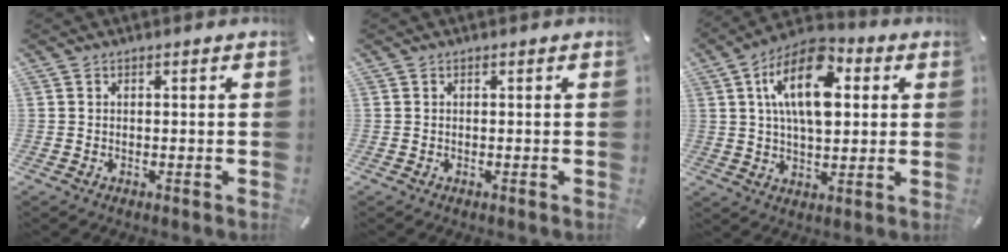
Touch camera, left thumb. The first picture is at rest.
{"total": 0.0}
{"total": 16.1, "force": [4.6, 8.9, 12.6], "torque": [-0.221, -0.006, 0.076]}